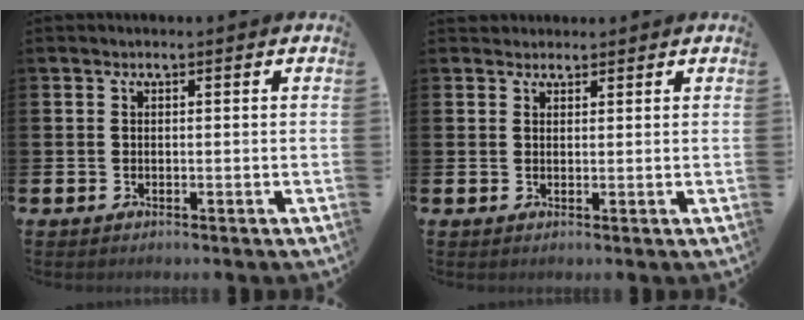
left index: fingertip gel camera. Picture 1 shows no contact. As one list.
[{"total": 1.7, "force": [1.6, 0.7, -0.2], "torque": [0.008, -0.001, 0.029]}]